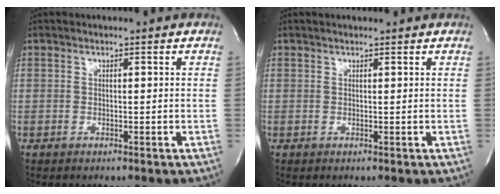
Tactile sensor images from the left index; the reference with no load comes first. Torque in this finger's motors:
{"motor_torque": [0.12, -0.33, 0.01, -0.01]}